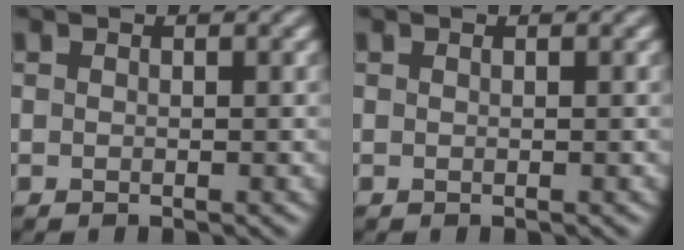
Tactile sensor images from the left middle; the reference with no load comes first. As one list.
[{"total": 0.0}]